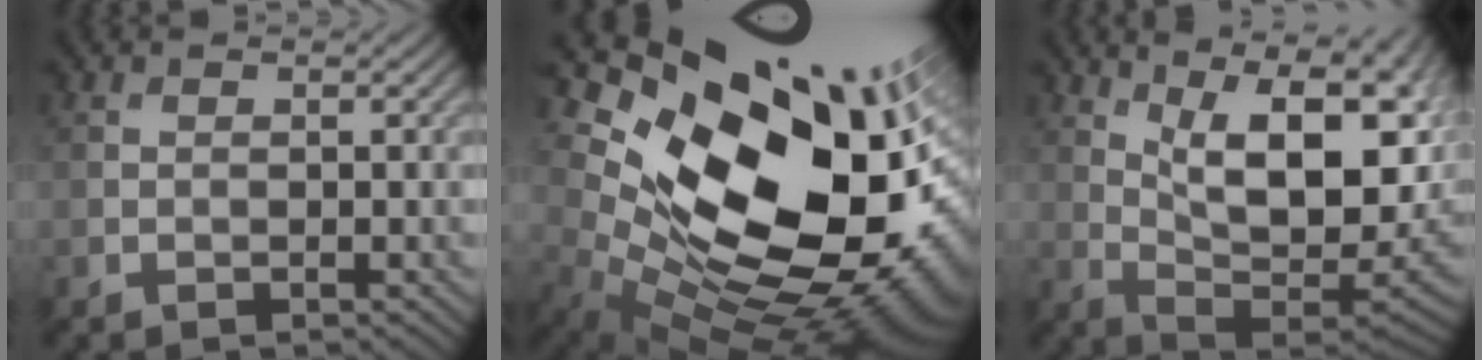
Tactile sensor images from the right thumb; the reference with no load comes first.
{"total": 22.0, "force": [4.1, 14.4, 16.1], "torque": [-0.277, 0.005, 0.088]}
{"total": 17.8, "force": [6.4, 6.5, 15.4], "torque": [-0.242, 0.019, 0.114]}